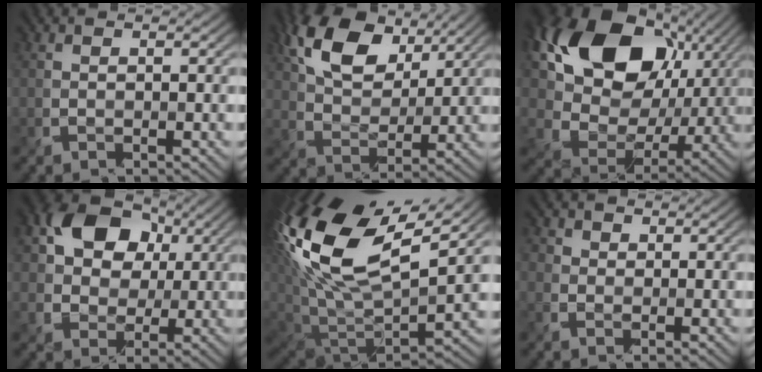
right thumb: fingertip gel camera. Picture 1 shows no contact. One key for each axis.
{"total": 11.1, "fx": 5.3, "fy": 6.3, "fz": 7.4, "tx": -0.160, "ty": 0.017, "tz": 0.103}
{"total": 18.1, "fx": 6.0, "fy": 12.4, "fz": 11.8, "tx": -0.237, "ty": 0.012, "tz": 0.123}
{"total": 12.5, "fx": 3.4, "fy": 9.4, "fz": 7.4, "tx": -0.151, "ty": 0.040, "tz": 0.056}
{"total": 19.4, "fx": 8.3, "fy": 8.9, "fz": 15.1, "tx": -0.345, "ty": 0.018, "tz": 0.163}
{"total": 2.8, "fx": 0.6, "fy": 2.5, "fz": 1.1, "tx": -0.031, "ty": 0.011, "tz": -0.003}